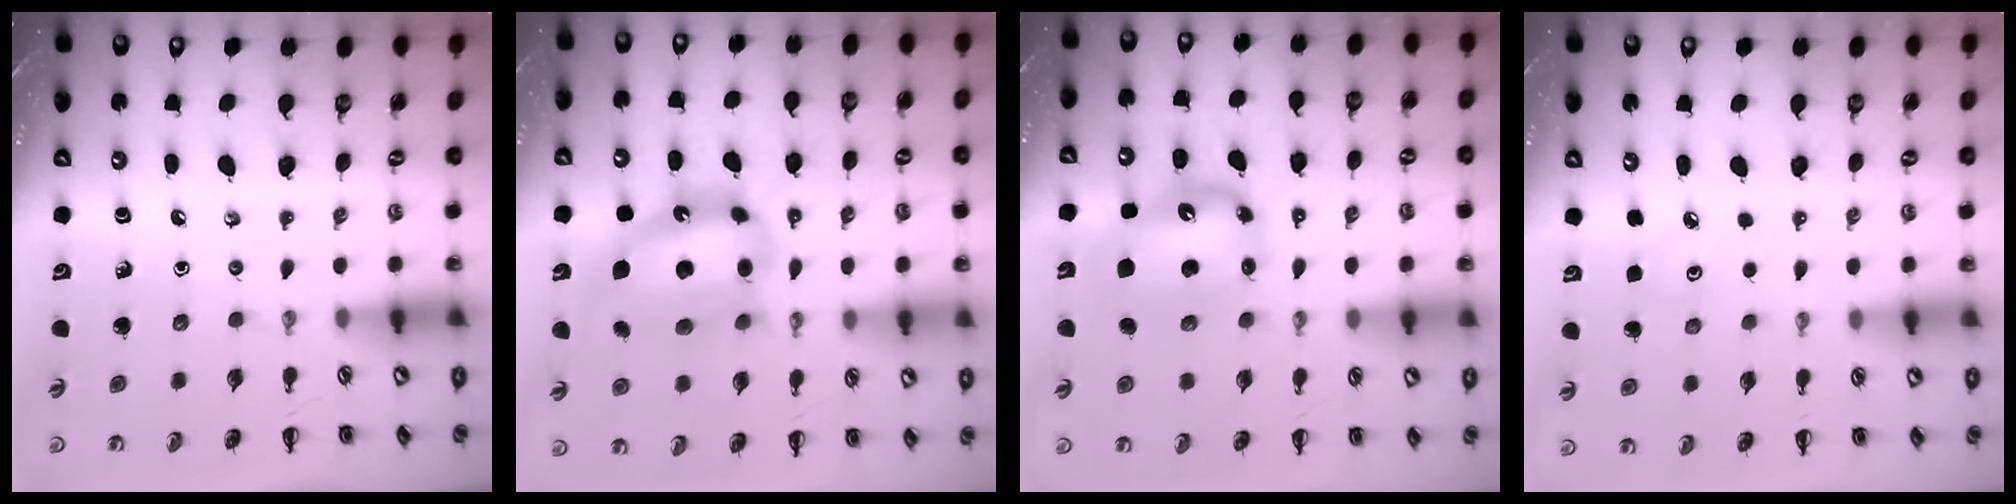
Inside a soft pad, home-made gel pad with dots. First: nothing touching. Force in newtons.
{"total": 14.8, "press": 14.4, "slide": 3.7}
{"total": 9.2, "press": 8.9, "slide": 2.4}
{"total": 3.1, "press": 2.9, "slide": 0.9}